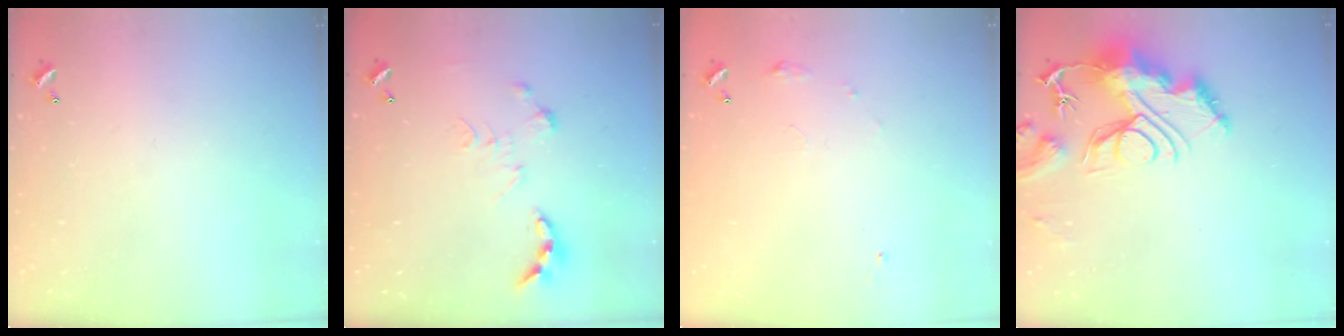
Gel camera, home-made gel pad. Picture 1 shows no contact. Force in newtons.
{"total": 0.0}
{"total": 5.9, "press": 5.9, "slide": 0.8}
{"total": 14.1, "press": 14.1, "slide": 1.4}